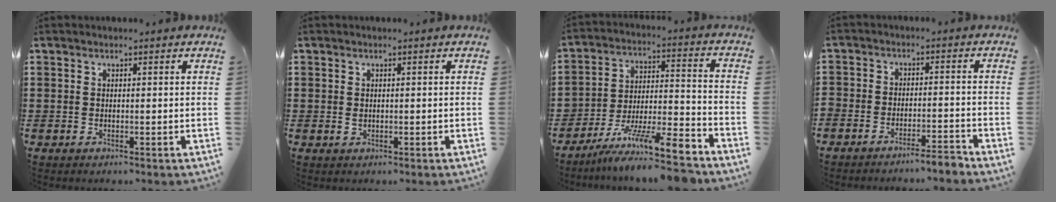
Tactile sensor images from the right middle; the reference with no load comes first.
{"total": 0.6, "force": [0.1, 0.5, 0.4], "torque": [-0.010, 0.003, 0.002]}
{"total": 10.3, "force": [-8.9, 0.8, 5.2], "torque": [-0.078, 0.010, -0.172]}
{"total": 4.0, "force": [-4.0, -0.1, 0.2], "torque": [-0.006, 0.001, -0.083]}